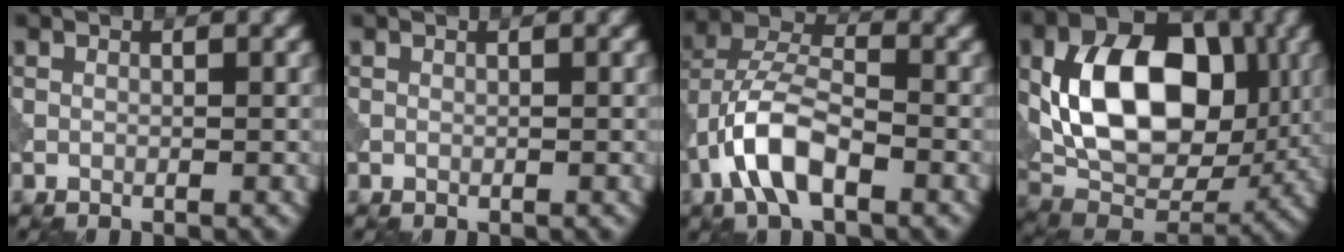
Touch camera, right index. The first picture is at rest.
{"total": 0.0}
{"total": 7.2, "force": [-3.2, 3.4, 5.5], "torque": [-0.110, 0.011, -0.069]}
{"total": 12.5, "force": [1.2, 8.3, 9.3], "torque": [-0.157, 0.003, 0.019]}